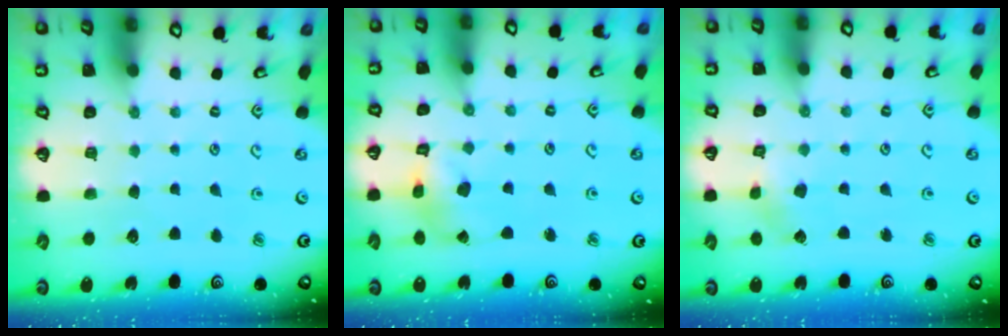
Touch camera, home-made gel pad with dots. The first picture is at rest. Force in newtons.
{"total": 7.4, "press": 7.3, "slide": 0.8}
{"total": 3.2, "press": 3.2, "slide": 0.2}